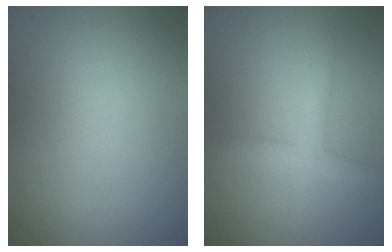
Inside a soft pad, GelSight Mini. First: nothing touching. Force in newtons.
{"total": 2.4, "press": 2.4, "slide": 0.1}